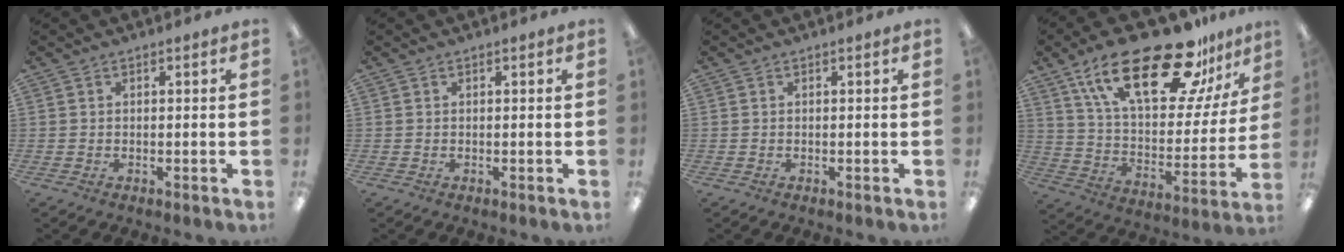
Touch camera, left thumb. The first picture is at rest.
{"total": 0.0}
{"total": 0.0}
{"total": 28.0, "force": [18.3, 10.7, 18.2], "torque": [-0.294, -0.104, 0.307]}